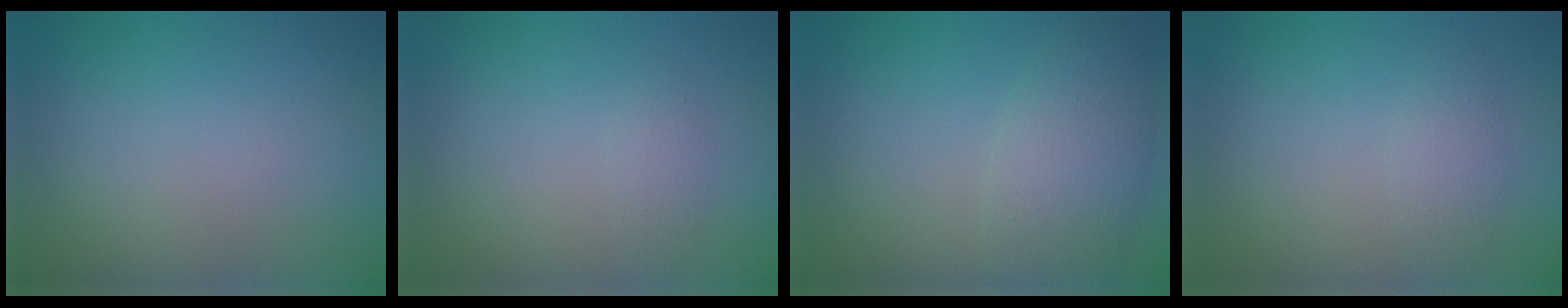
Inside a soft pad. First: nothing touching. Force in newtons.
{"total": 1.0, "press": 1.0, "slide": 0.0}
{"total": 4.8, "press": 4.8, "slide": 0.2}
{"total": 1.6, "press": 1.6, "slide": 0.0}